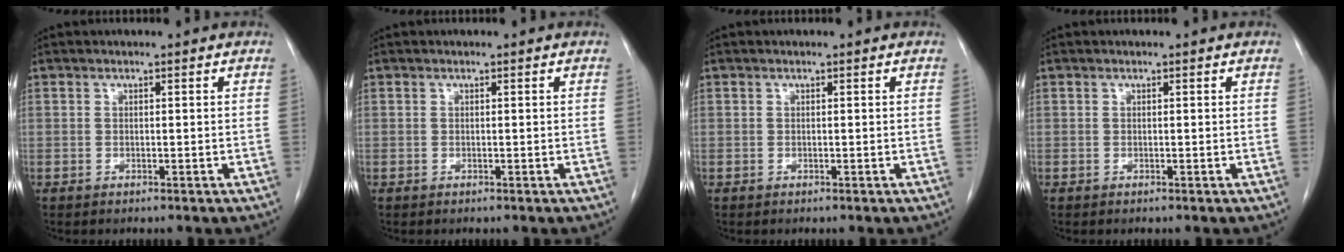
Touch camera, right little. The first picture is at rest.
{"total": 0.0}
{"total": 0.0}
{"total": 0.0}